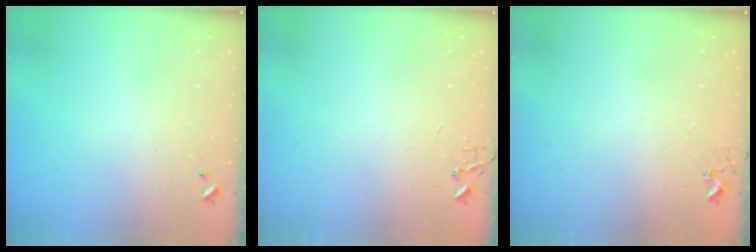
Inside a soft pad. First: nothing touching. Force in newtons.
{"total": 0.0}
{"total": 3.7, "press": 3.6, "slide": 0.5}